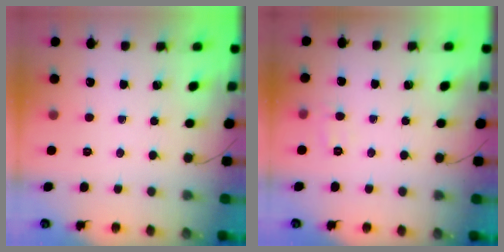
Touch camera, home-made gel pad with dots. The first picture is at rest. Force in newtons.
{"total": 5.5, "press": 5.4, "slide": 1.0}